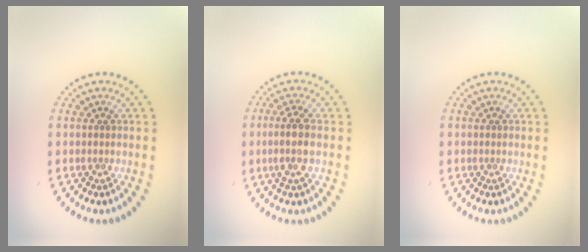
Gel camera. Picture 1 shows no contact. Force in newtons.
{"total": 2.4, "press": 2.1, "slide": 1.2}
{"total": 0.0}